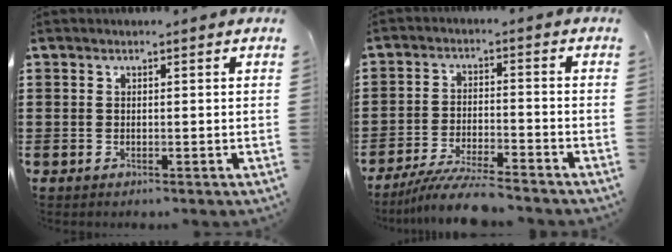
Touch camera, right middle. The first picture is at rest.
{"total": 6.5, "force": [-6.0, 0.0, 2.6], "torque": [-0.060, -0.015, -0.114]}